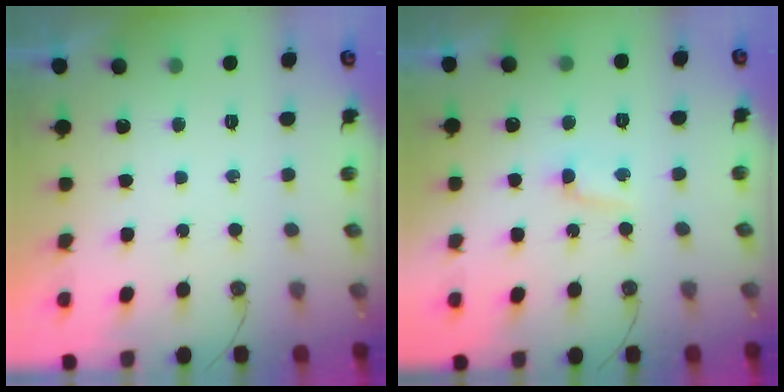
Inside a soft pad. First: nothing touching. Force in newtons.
{"total": 2.5, "press": 2.3, "slide": 0.8}